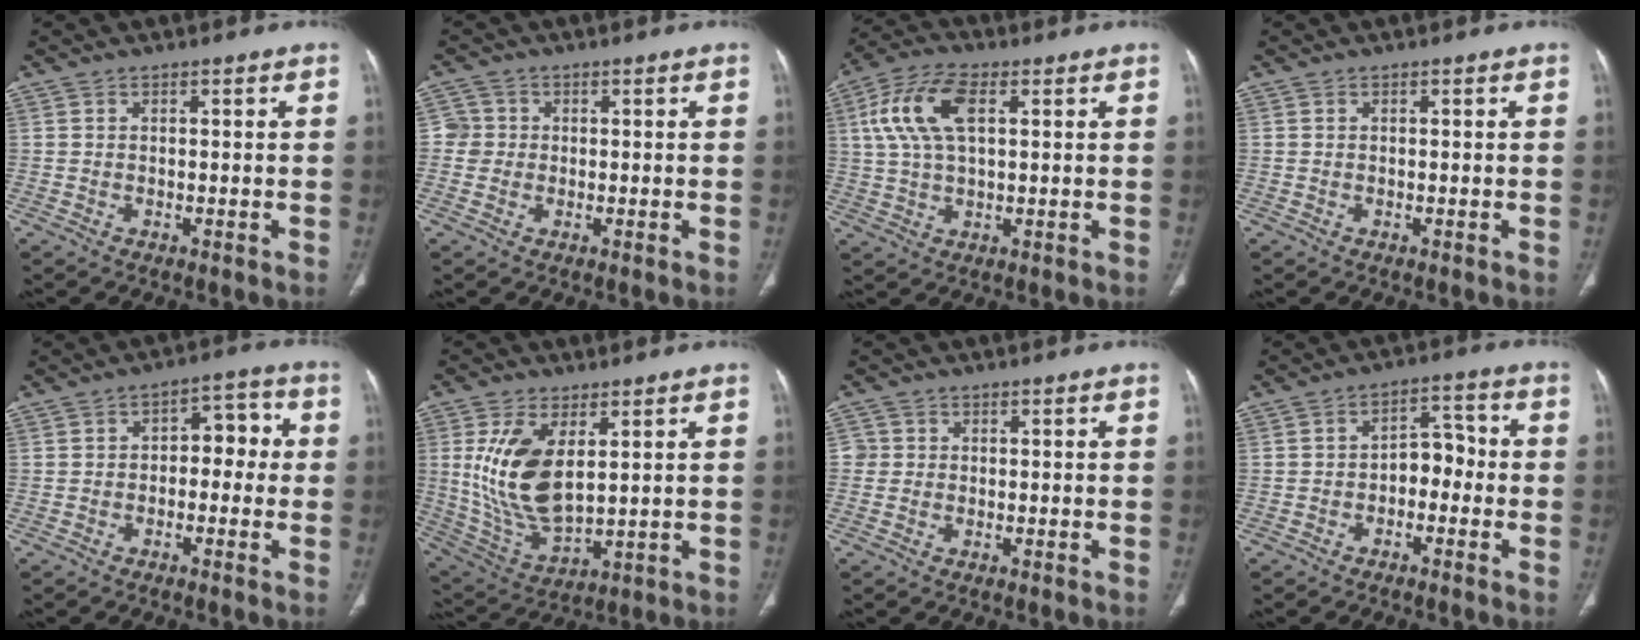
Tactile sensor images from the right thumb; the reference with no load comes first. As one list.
[{"total": 3.0, "force": [0.0, 3.0, 0.2], "torque": [0.019, 0.009, -0.004]}, {"total": 11.6, "force": [3.3, 5.8, 9.5], "torque": [-0.202, 0.017, 0.061]}, {"total": 0.0}, {"total": 6.7, "force": [-0.3, 4.2, 5.2], "torque": [-0.036, 0.033, -0.014]}, {"total": 14.6, "force": [3.7, 7.5, 12.1], "torque": [-0.237, -0.022, 0.090]}, {"total": 1.7, "force": [0.1, 1.7, 0.1], "torque": [0.009, 0.005, -0.002]}, {"total": 5.7, "force": [-1.7, 3.9, 3.9], "torque": [-0.033, 0.038, -0.035]}]